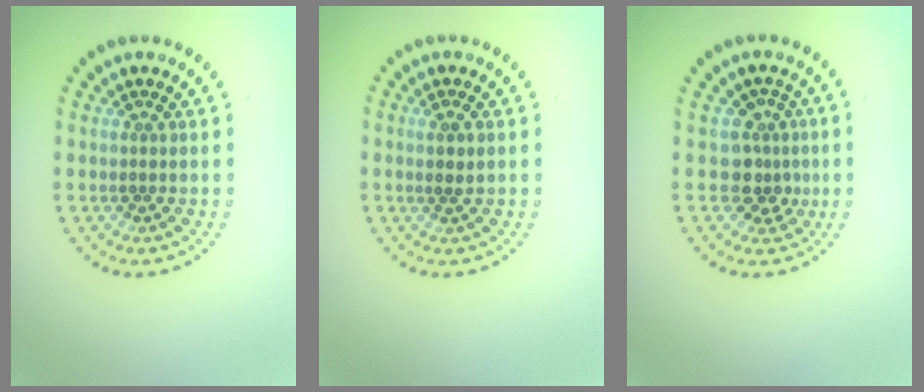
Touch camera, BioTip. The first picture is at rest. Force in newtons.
{"total": 1.1, "press": 0.9, "slide": 0.7}
{"total": 2.7, "press": 2.1, "slide": 1.6}